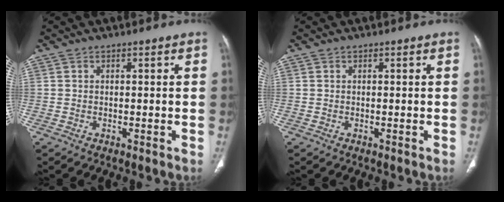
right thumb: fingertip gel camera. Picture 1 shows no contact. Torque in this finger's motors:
{"motor_torque": [0.00, 0.00, -0.06, -0.07, 0.03]}